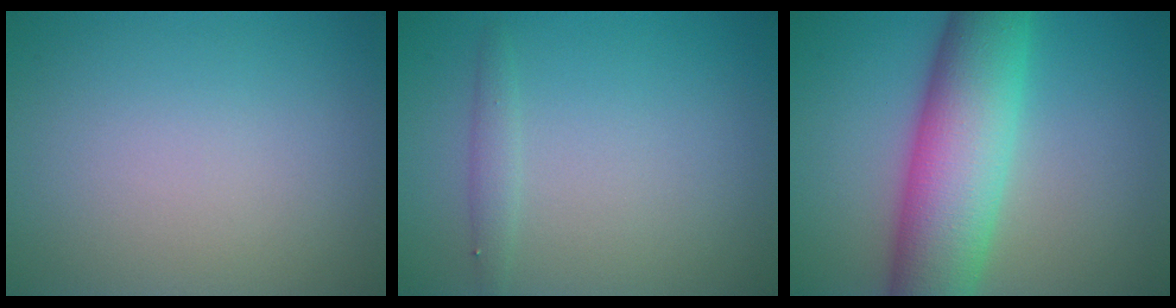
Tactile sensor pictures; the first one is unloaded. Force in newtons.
{"total": 1.1, "press": 1.1, "slide": 0.1}
{"total": 10.4, "press": 10.4, "slide": 0.3}